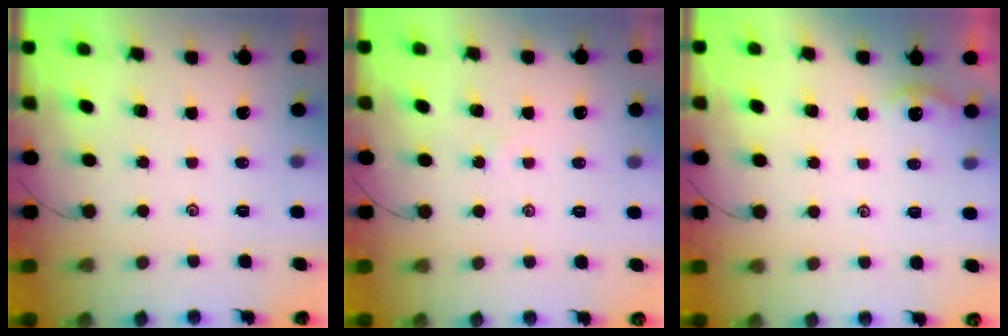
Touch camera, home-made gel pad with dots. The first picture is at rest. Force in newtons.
{"total": 2.7, "press": 2.7, "slide": 0.4}
{"total": 2.5, "press": 2.5, "slide": 0.2}